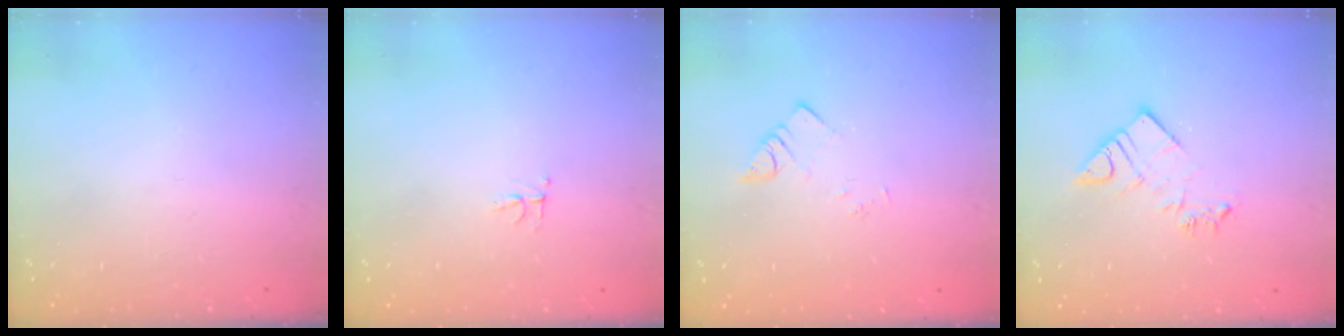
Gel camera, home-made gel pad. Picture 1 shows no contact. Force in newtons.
{"total": 2.8, "press": 2.8, "slide": 0.2}
{"total": 2.2, "press": 2.1, "slide": 0.4}
{"total": 9.2, "press": 9.2, "slide": 0.8}